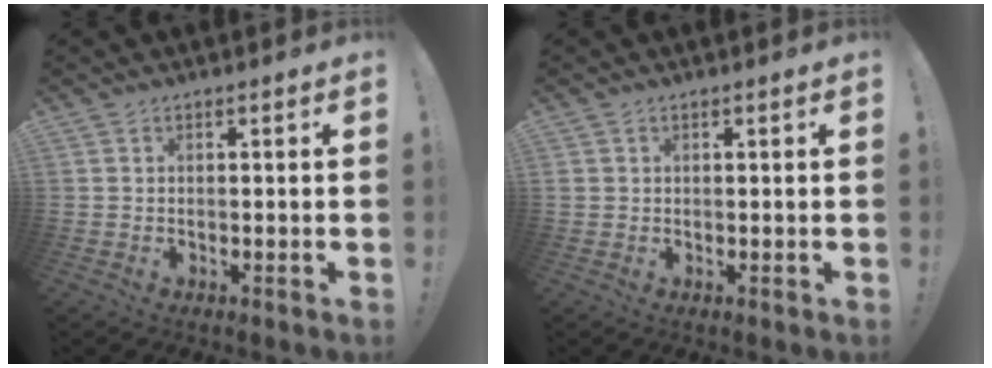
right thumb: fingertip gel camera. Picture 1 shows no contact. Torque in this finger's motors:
{"motor_torque": [-0.10, 0.12, 0.03, 0.03, 0.00]}